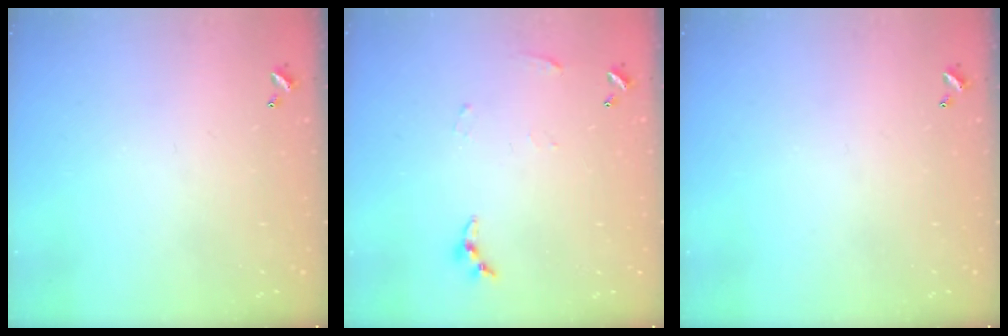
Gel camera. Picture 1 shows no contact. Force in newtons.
{"total": 4.6, "press": 4.6, "slide": 0.4}
{"total": 0.0}